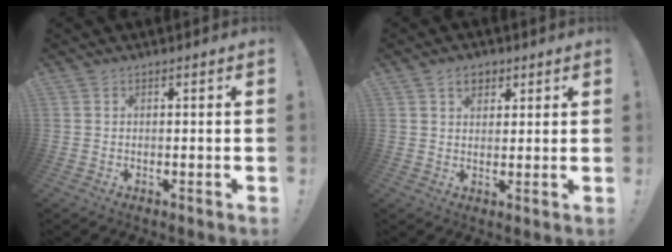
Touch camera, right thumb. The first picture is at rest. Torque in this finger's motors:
{"motor_torque": [0.22, 0.84, 0.34, 0.17, -0.04]}